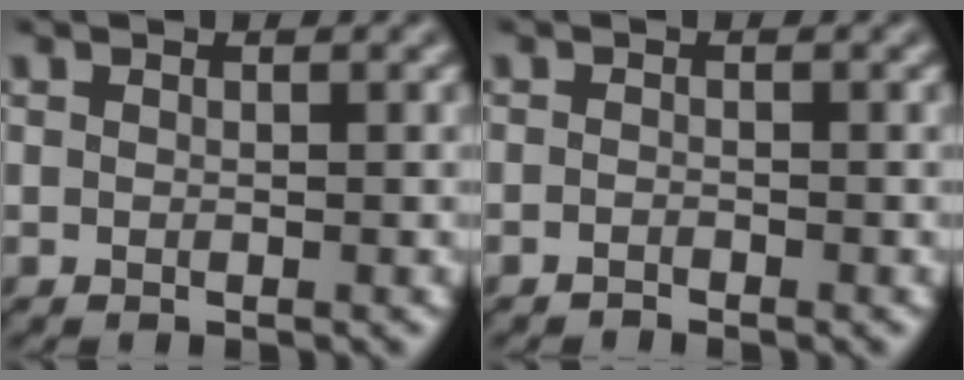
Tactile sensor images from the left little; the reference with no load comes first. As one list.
[{"total": 0.7, "force": [-0.7, 0.1, 0.0], "torque": [0.001, 0.000, -0.016]}]